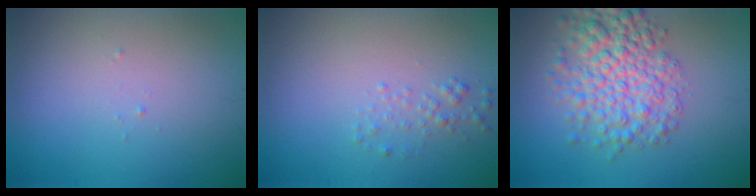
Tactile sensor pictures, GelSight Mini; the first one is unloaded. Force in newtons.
{"total": 1.2, "press": 1.2, "slide": 0.1}
{"total": 6.1, "press": 6.1, "slide": 0.1}